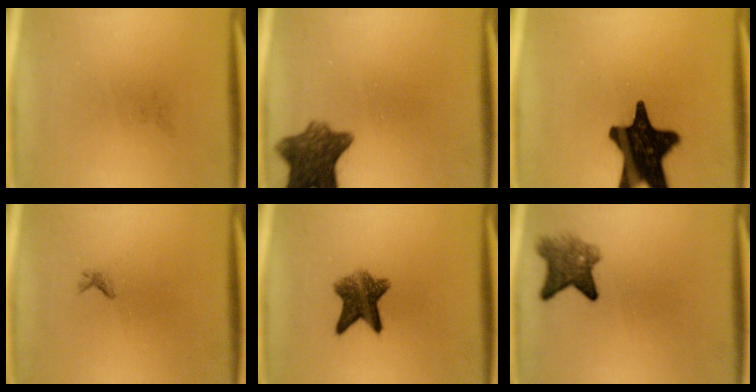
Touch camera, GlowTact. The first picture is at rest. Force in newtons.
{"total": 9.0}
{"total": 19.5}
{"total": 0.6}
{"total": 7.5}
{"total": 5.2}